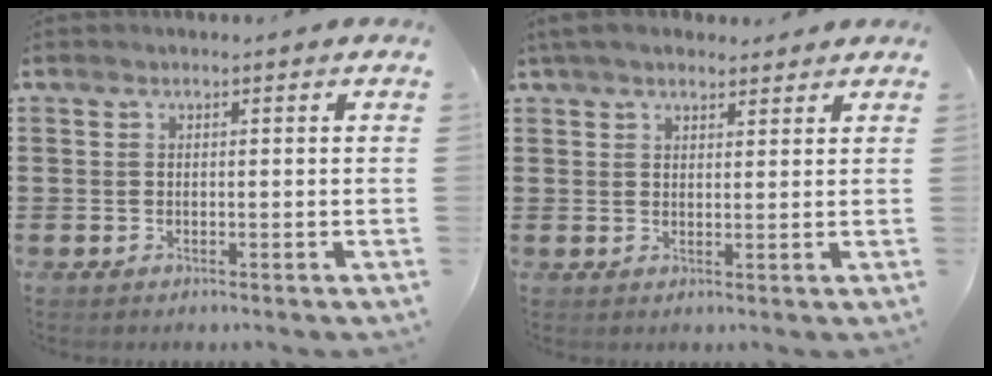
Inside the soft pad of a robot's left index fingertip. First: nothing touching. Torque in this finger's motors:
{"motor_torque": [2.14, 0.00, 0.57, 0.21]}